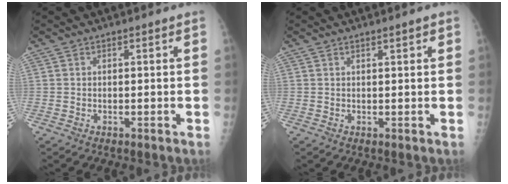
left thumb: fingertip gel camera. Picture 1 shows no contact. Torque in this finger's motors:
{"motor_torque": [-0.34, 0.05, -0.36, -0.09, -0.10]}